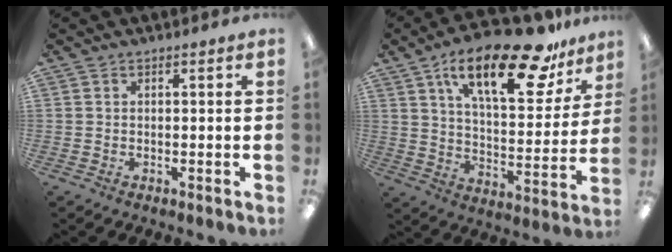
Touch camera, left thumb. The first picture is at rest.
{"total": 23.5, "force": [15.1, 8.4, 15.9], "torque": [-0.243, -0.084, 0.247]}